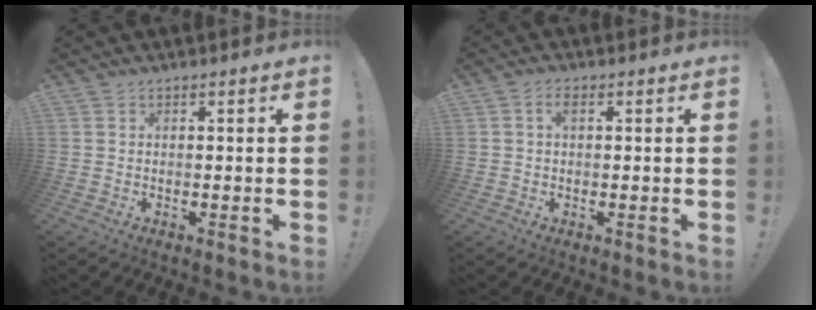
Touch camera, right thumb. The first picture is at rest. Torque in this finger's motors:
{"motor_torque": [-0.33, 0.11, -0.21, 0.20, -0.06]}